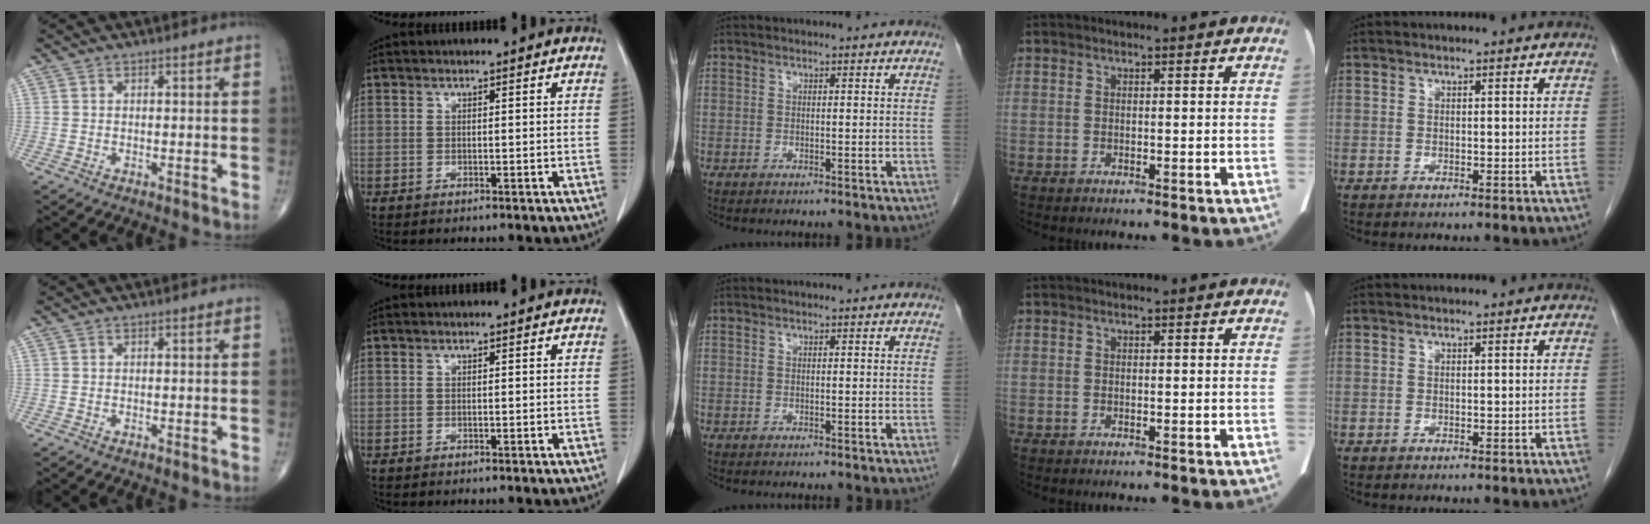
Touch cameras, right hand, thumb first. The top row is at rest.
{}